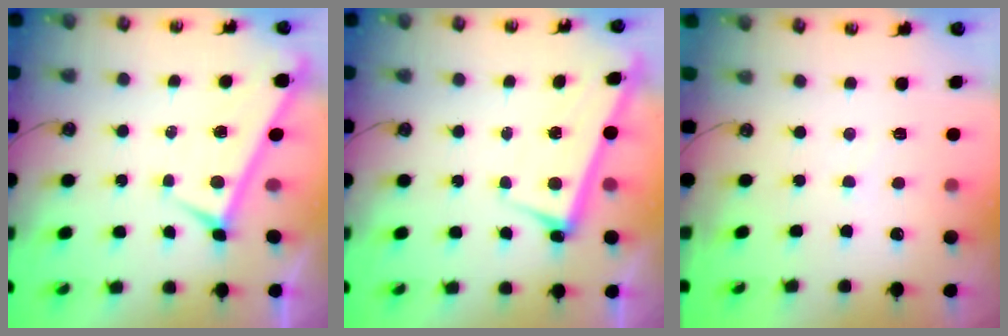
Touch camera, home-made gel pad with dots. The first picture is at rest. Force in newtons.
{"total": 2.8, "press": 2.8, "slide": 0.4}
{"total": 6.1, "press": 6.1, "slide": 0.4}